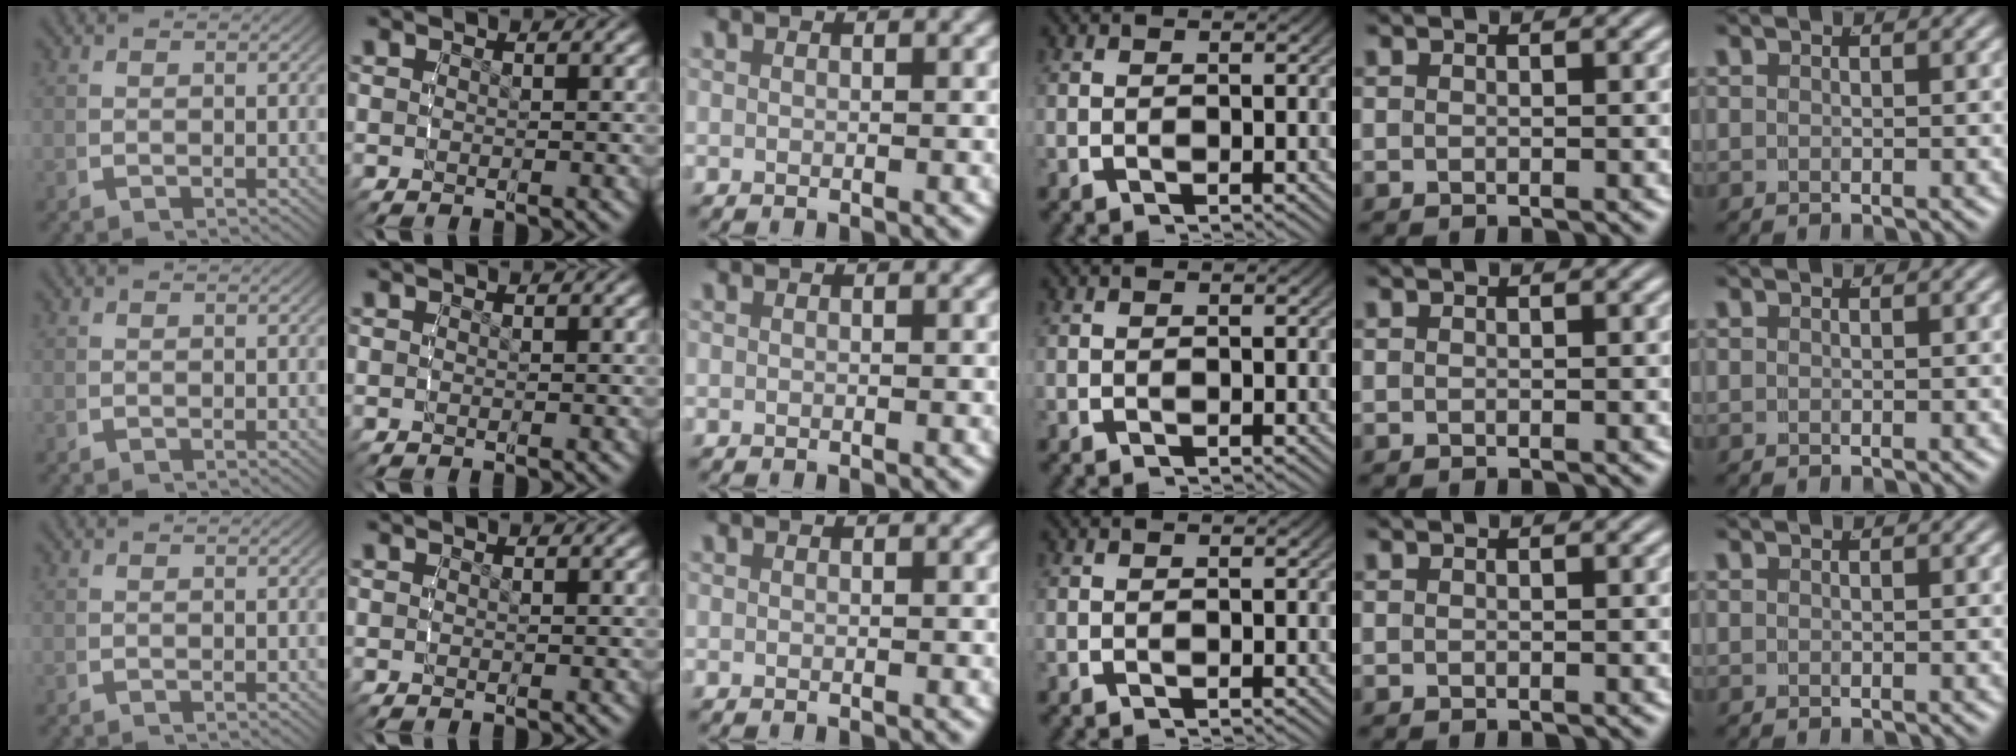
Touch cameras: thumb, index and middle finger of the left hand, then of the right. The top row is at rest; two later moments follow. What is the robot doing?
{"motion": "reach", "object": "router"}